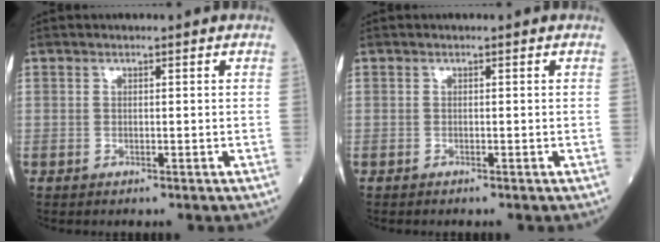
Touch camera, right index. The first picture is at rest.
{"total": 0.0}